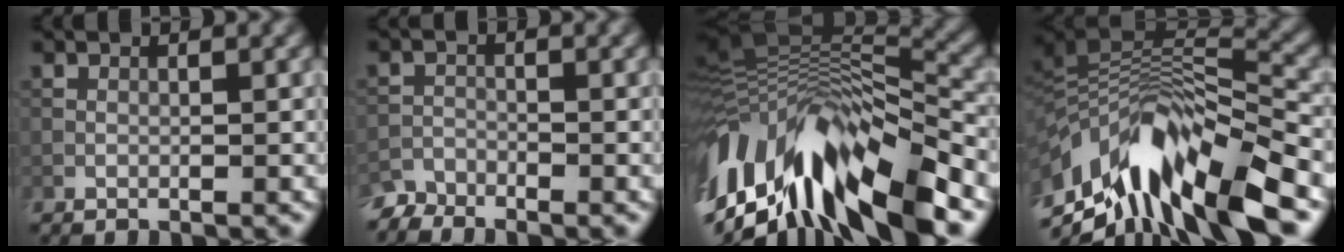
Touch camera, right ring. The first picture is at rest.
{"total": 2.5, "force": [-2.5, 0.5, 0.0], "torque": [-0.005, -0.005, -0.054]}
{"total": 16.3, "force": [-5.8, 6.6, 13.8], "torque": [-0.252, -0.010, -0.099]}
{"total": 13.7, "force": [-7.2, 4.8, 10.6], "torque": [-0.204, 0.012, -0.118]}